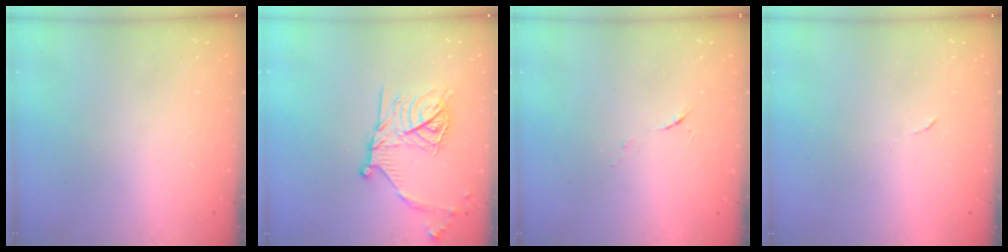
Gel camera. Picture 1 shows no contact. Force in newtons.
{"total": 18.2, "press": 18.2, "slide": 1.2}
{"total": 5.2, "press": 5.1, "slide": 1.2}
{"total": 3.8, "press": 3.8, "slide": 0.2}